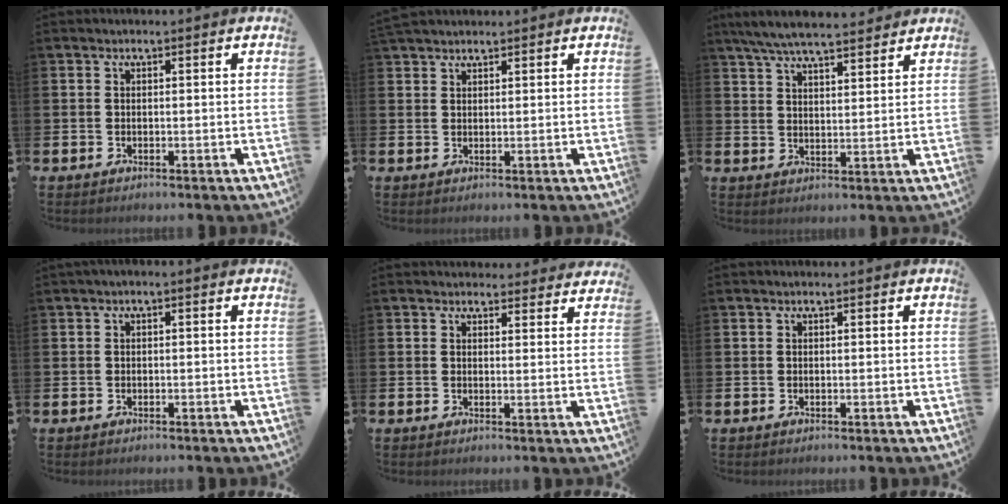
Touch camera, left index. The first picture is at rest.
{"total": 2.1, "force": [2.0, 0.6, 0.4], "torque": [0.001, -0.005, 0.035]}
{"total": 6.4, "force": [6.1, 0.8, 1.9], "torque": [-0.062, -0.022, 0.112]}
{"total": 0.7, "force": [-0.5, 0.1, 0.4], "torque": [-0.010, 0.000, -0.008]}
{"total": 2.7, "force": [2.6, 0.6, -0.3], "torque": [0.013, -0.017, 0.046]}
{"total": 0.0}